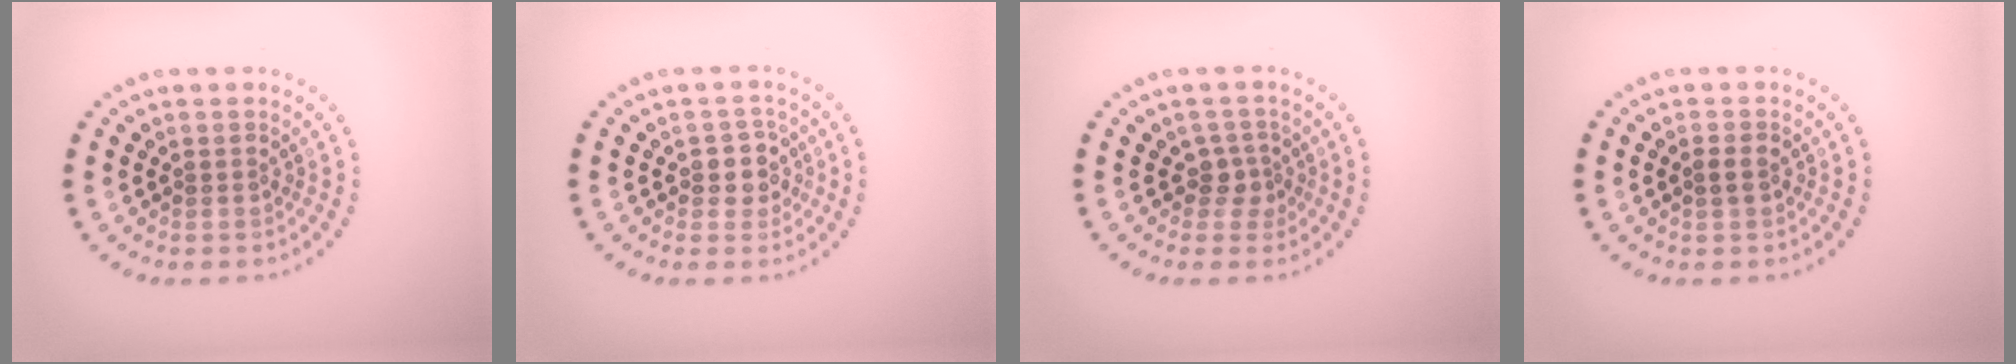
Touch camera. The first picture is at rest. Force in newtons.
{"total": 2.3, "press": 2.1, "slide": 1.1}
{"total": 1.8, "press": 1.3, "slide": 1.3}
{"total": 1.2, "press": 1.2, "slide": 0.1}